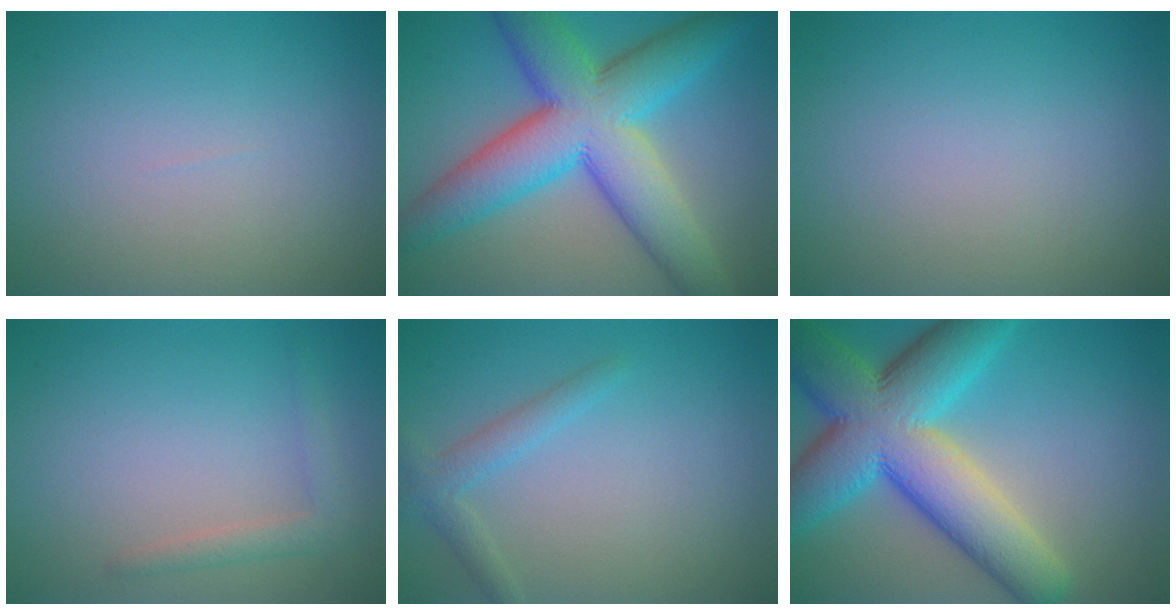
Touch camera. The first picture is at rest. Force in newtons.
{"total": 11.8, "press": 11.8, "slide": 0.0}
{"total": 0.0}
{"total": 1.8, "press": 1.8, "slide": 0.2}
{"total": 2.1, "press": 2.1, "slide": 0.1}
{"total": 12.7, "press": 12.7, "slide": 0.2}